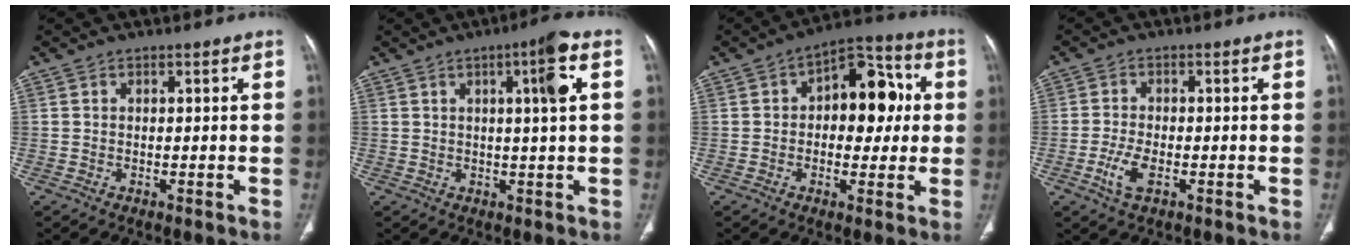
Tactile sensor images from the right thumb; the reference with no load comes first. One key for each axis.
{"total": 6.8, "fx": 1.7, "fy": 0.5, "fz": 6.5, "tx": -0.104, "ty": 0.005, "tz": 0.023}
{"total": 13.3, "fx": 1.5, "fy": 8.2, "fz": 10.4, "tx": -0.088, "ty": 0.032, "tz": 0.013}
{"total": 4.5, "fx": -1.7, "fy": 2.0, "fz": 3.6, "tx": -0.082, "ty": 0.004, "tz": -0.031}